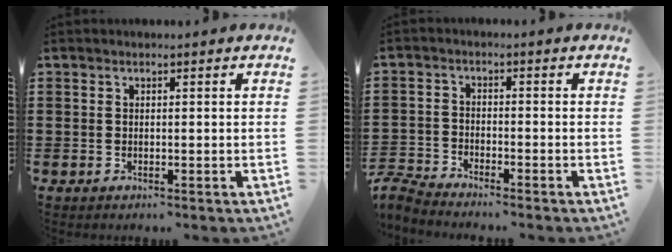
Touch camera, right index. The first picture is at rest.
{"total": 3.5, "force": [-3.5, 0.0, 0.1], "torque": [-0.021, -0.004, -0.078]}